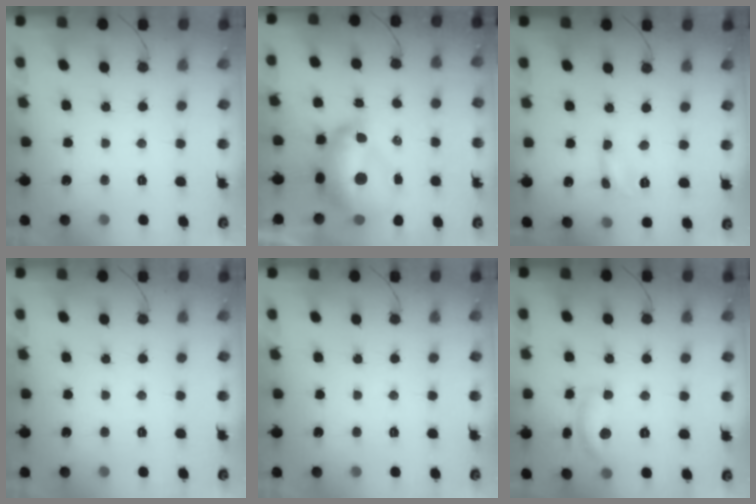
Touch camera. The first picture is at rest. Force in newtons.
{"total": 14.9, "press": 14.8, "slide": 1.5}
{"total": 2.8, "press": 2.7, "slide": 0.3}
{"total": 0.0}
{"total": 0.0}
{"total": 11.6, "press": 11.5, "slide": 0.7}